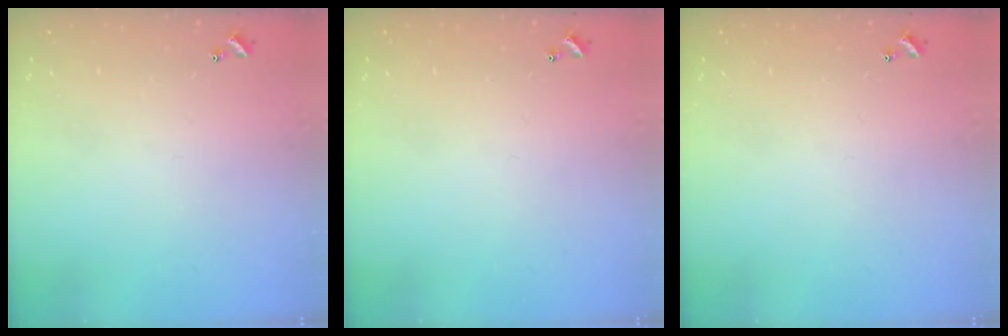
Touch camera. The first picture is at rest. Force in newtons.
{"total": 0.0}
{"total": 0.0}